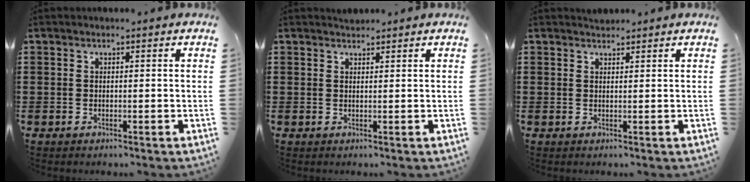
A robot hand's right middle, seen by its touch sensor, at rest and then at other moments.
{"total": 1.1, "force": [1.0, 0.2, -0.2], "torque": [0.001, 0.000, 0.020]}
{"total": 1.2, "force": [1.2, 0.3, -0.2], "torque": [0.000, 0.000, 0.022]}